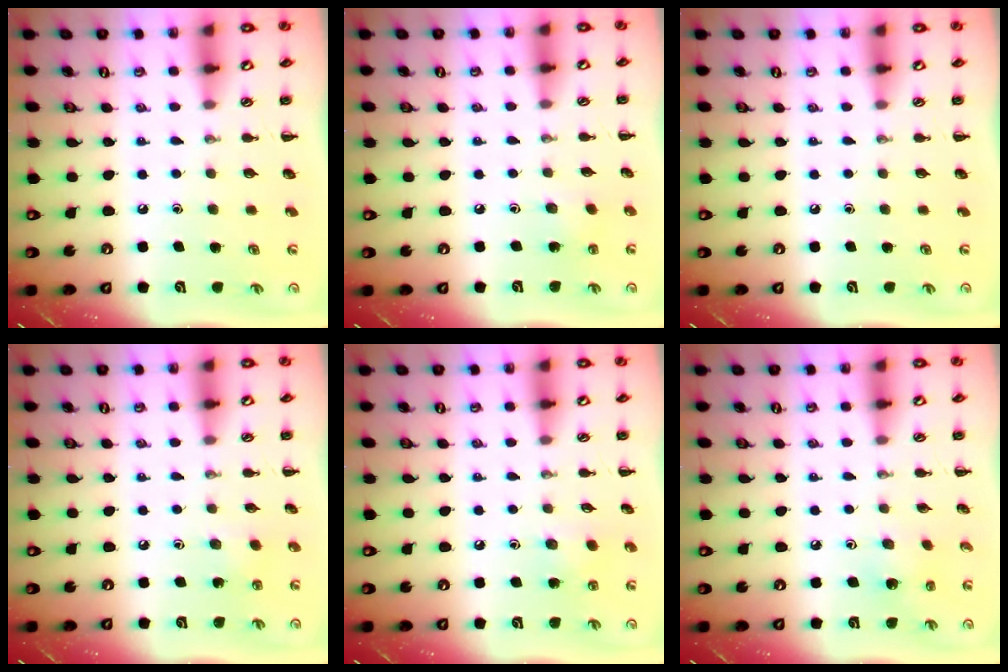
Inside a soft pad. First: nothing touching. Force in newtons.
{"total": 1.5, "press": 1.4, "slide": 0.7}
{"total": 0.0}
{"total": 2.2, "press": 2.1, "slide": 0.7}
{"total": 4.6, "press": 4.4, "slide": 1.4}
{"total": 2.0, "press": 1.9, "slide": 0.6}